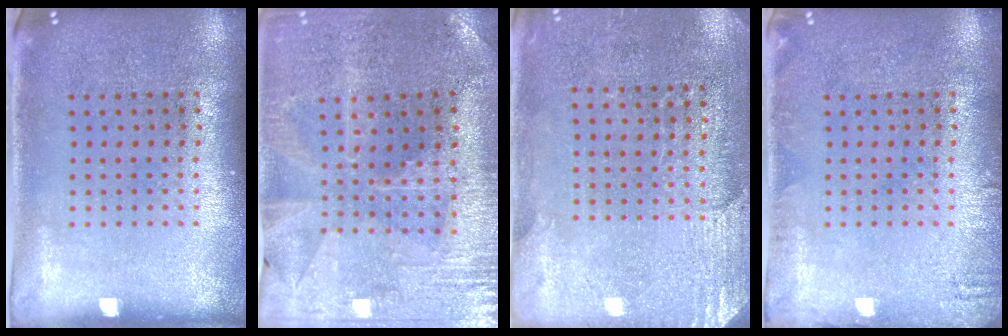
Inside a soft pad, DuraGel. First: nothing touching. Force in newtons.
{"total": 1.0, "press": 1.0, "slide": 0.3}
{"total": 2.7, "press": 2.5, "slide": 0.9}
{"total": 1.1, "press": 1.1, "slide": 0.2}